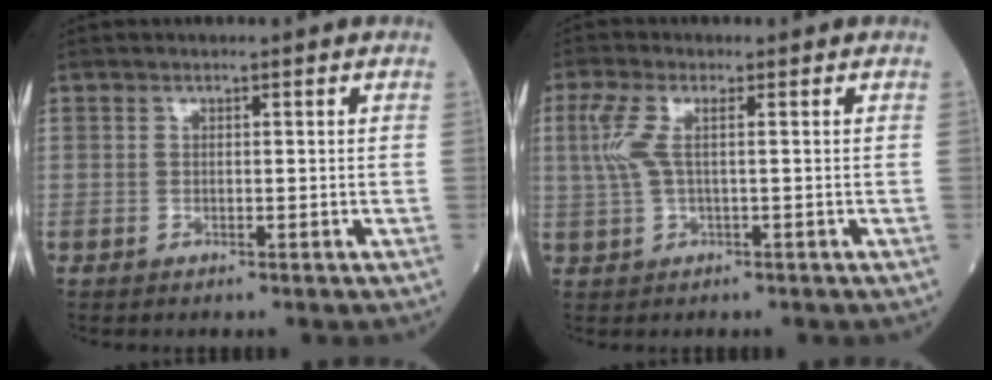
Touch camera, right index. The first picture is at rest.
{"total": 4.2, "force": [0.7, 0.9, 4.0], "torque": [-0.113, 0.014, 0.015]}